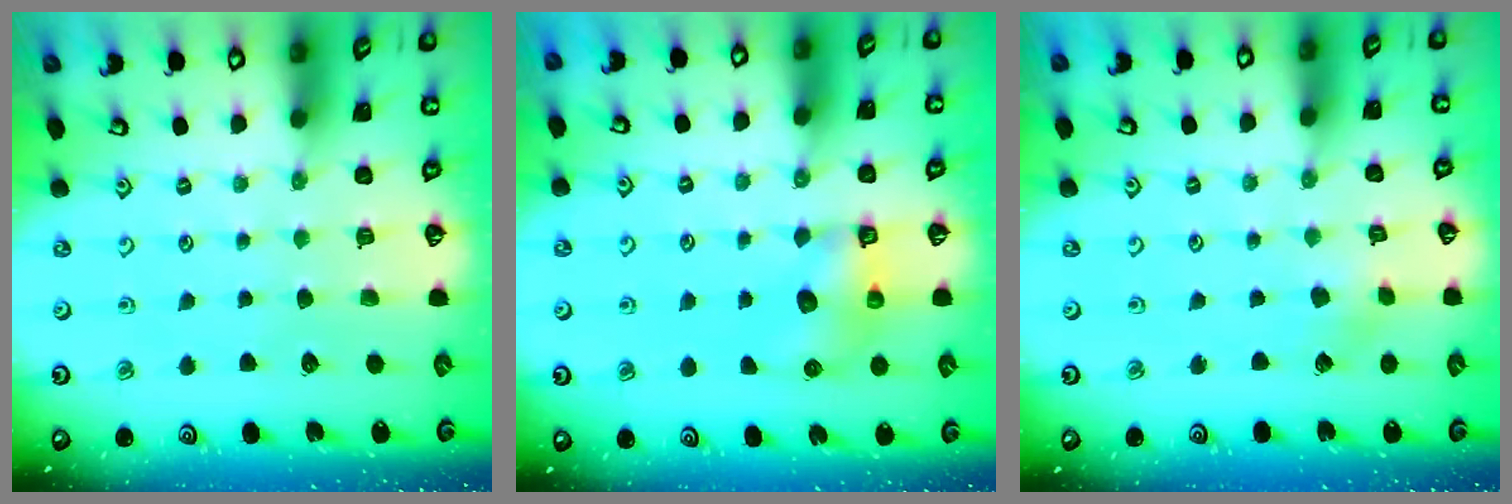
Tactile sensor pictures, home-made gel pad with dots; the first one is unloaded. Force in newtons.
{"total": 6.7, "press": 6.7, "slide": 0.1}
{"total": 2.6, "press": 2.6, "slide": 0.2}